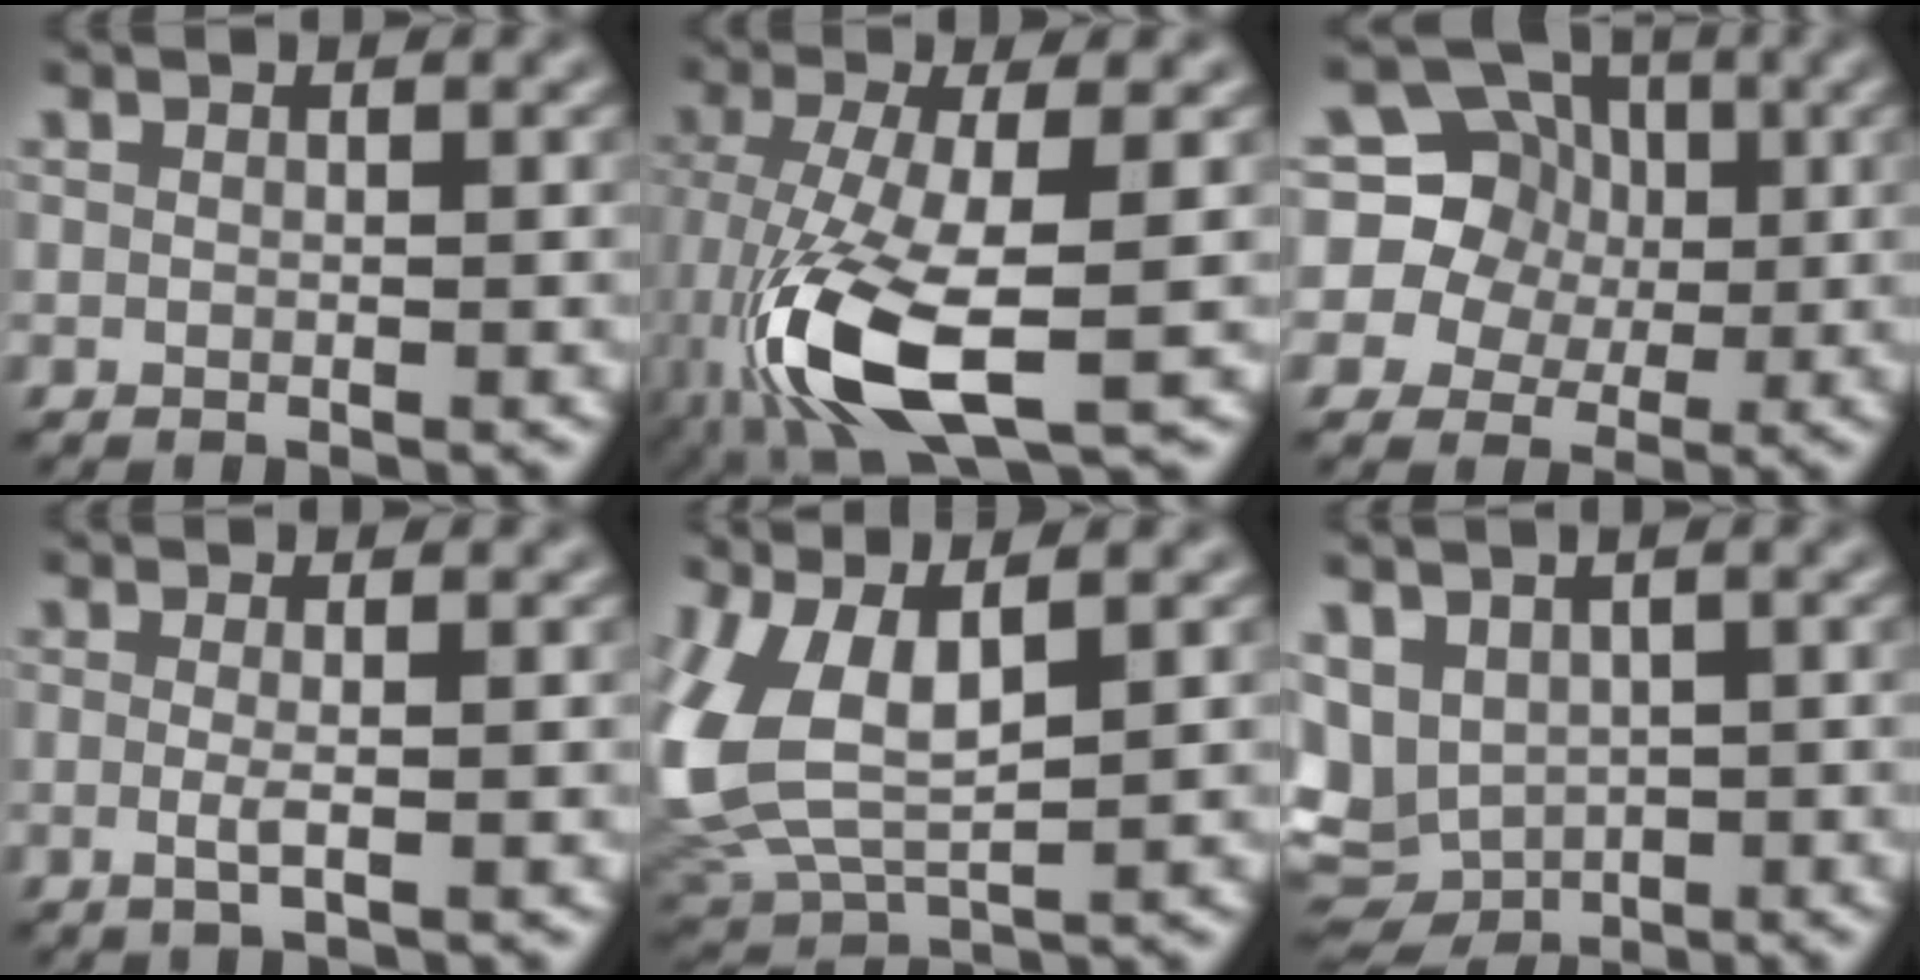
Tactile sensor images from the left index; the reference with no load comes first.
{"total": 9.8, "force": [-4.0, 3.1, 8.3], "torque": [-0.193, -0.018, -0.080]}
{"total": 12.2, "force": [2.9, 11.1, 4.1], "torque": [-0.109, 0.053, 0.038]}
{"total": 1.7, "force": [-0.4, 0.4, 1.5], "torque": [-0.028, -0.006, -0.012]}
{"total": 8.9, "force": [1.9, 4.7, 7.3], "torque": [-0.189, -0.003, 0.040]}
{"total": 7.2, "force": [-1.2, 5.5, 4.5], "torque": [-0.083, -0.015, 0.000]}